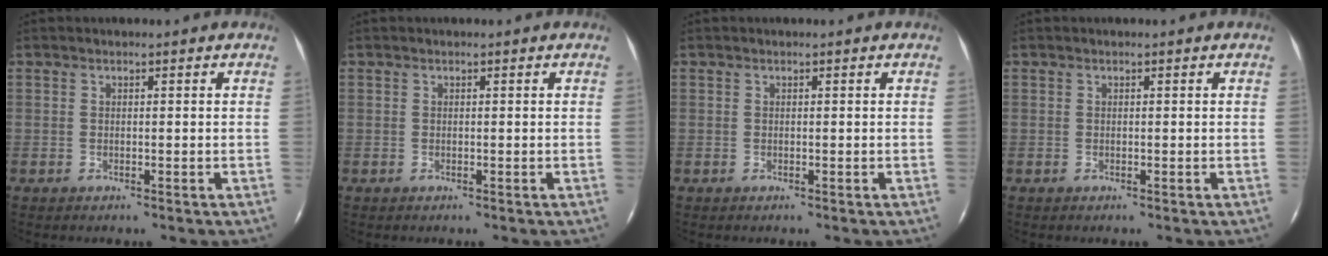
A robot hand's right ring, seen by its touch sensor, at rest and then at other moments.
{"total": 0.0}
{"total": 0.0}
{"total": 0.0}